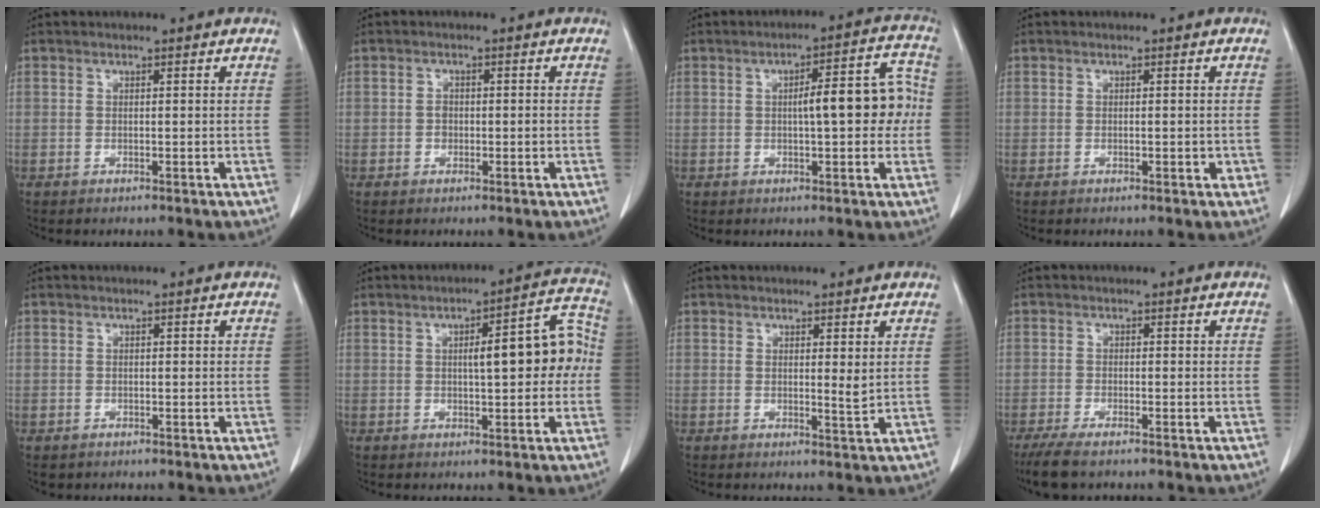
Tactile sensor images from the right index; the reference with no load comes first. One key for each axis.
{"total": 1.5, "fx": -0.3, "fy": 1.1, "fz": 1.0, "tx": -0.015, "ty": 0.003, "tz": -0.004}
{"total": 9.4, "fx": 0.3, "fy": 2.4, "fz": 9.1, "tx": -0.120, "ty": 0.031, "tz": 0.005}
{"total": 1.1, "fx": -0.2, "fy": 0.5, "fz": 1.0, "tx": -0.012, "ty": 0.001, "tz": -0.001}
{"total": 1.0, "fx": -0.4, "fy": 0.9, "fz": 0.1, "tx": -0.008, "ty": 0.004, "tz": -0.002}
{"total": 9.7, "fx": 0.5, "fy": 2.6, "fz": 9.3, "tx": -0.121, "ty": 0.036, "tz": 0.007}
{"total": 1.8, "fx": 0.6, "fy": 0.2, "fz": 1.7, "tx": -0.030, "ty": -0.008, "tz": 0.011}
{"total": 4.9, "fx": -3.8, "fy": 1.2, "fz": 2.9, "tx": -0.058, "ty": -0.013, "tz": -0.064}